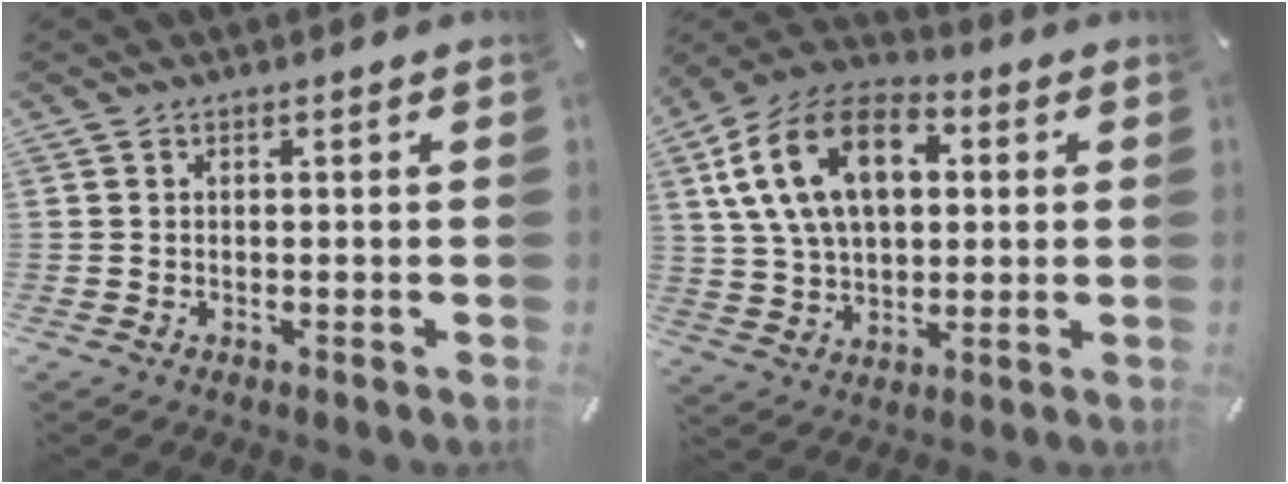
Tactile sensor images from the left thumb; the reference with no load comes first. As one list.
[{"total": 17.7, "force": [5.1, 11.8, 12.1], "torque": [-0.250, 0.008, 0.091]}]